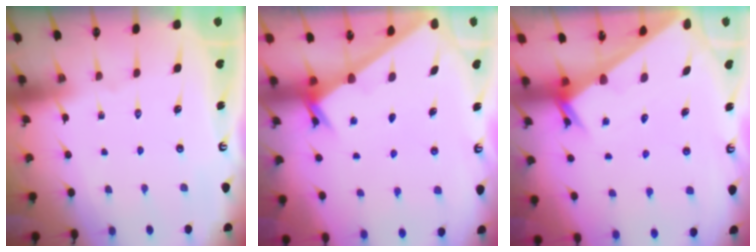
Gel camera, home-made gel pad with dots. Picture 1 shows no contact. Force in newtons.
{"total": 2.6, "press": 2.6, "slide": 0.2}
{"total": 2.1, "press": 2.1, "slide": 0.1}